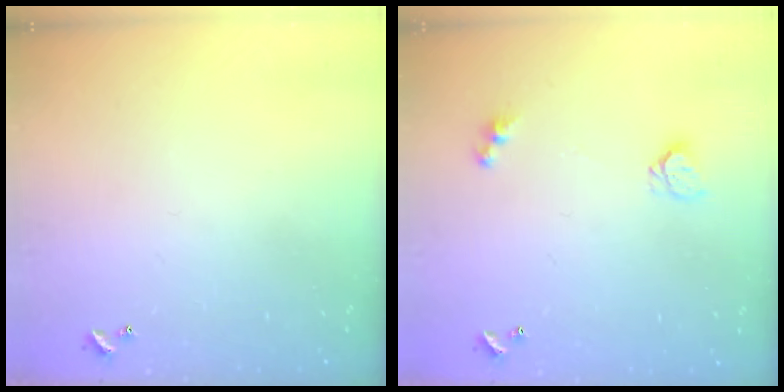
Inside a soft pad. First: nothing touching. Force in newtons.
{"total": 3.8, "press": 3.7, "slide": 0.2}